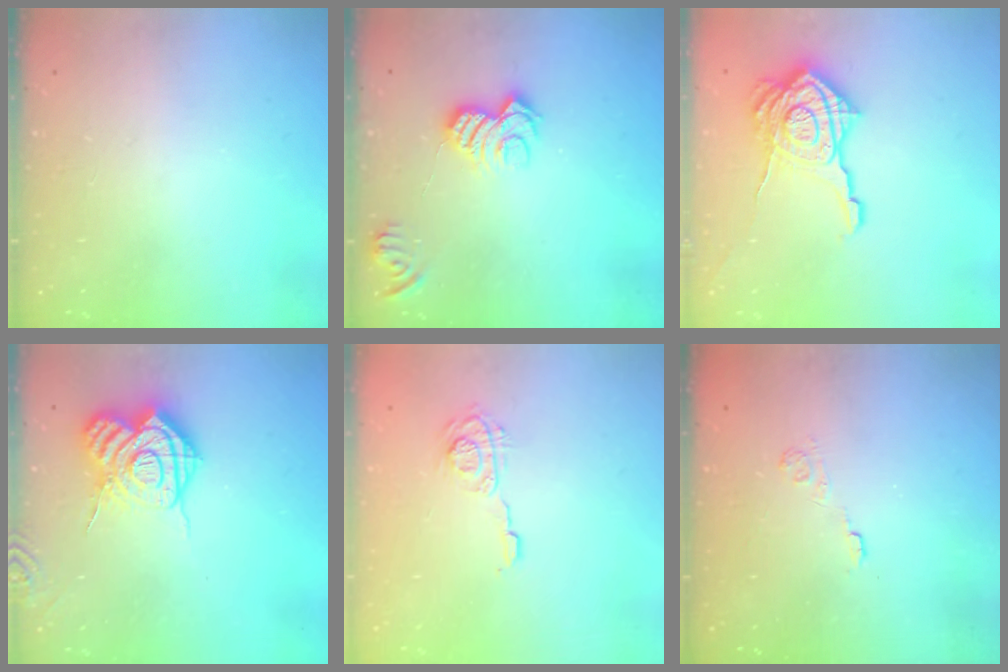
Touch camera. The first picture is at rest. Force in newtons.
{"total": 10.2, "press": 10.2, "slide": 0.9}
{"total": 19.5, "press": 19.5, "slide": 1.3}
{"total": 17.9, "press": 17.8, "slide": 1.8}
{"total": 8.7, "press": 8.7, "slide": 0.6}
{"total": 2.2, "press": 1.7, "slide": 1.4}